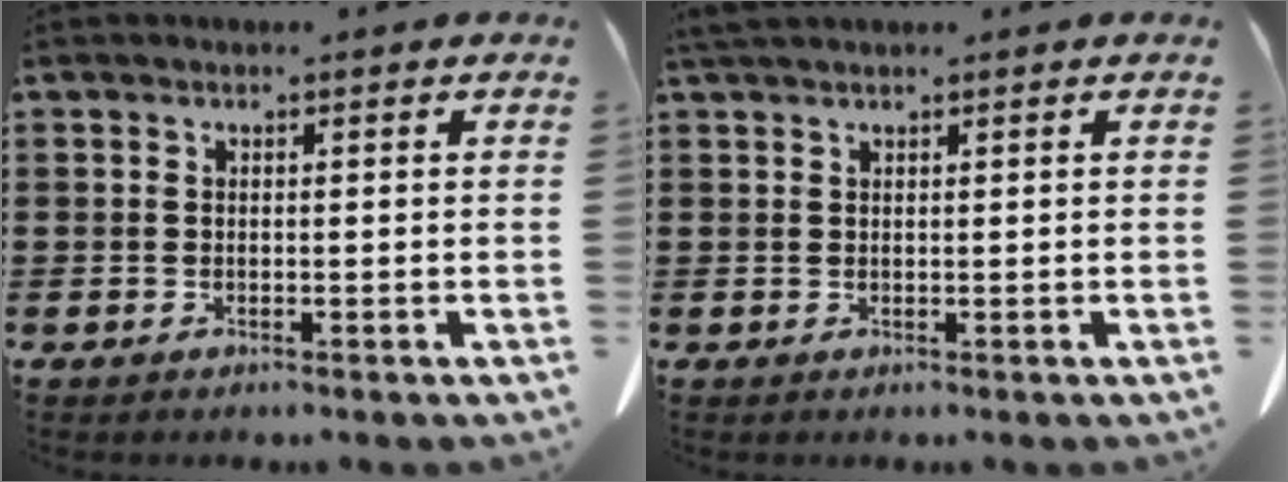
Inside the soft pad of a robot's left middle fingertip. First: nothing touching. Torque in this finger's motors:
{"motor_torque": [0.43, 0.40, 0.00, 0.02]}